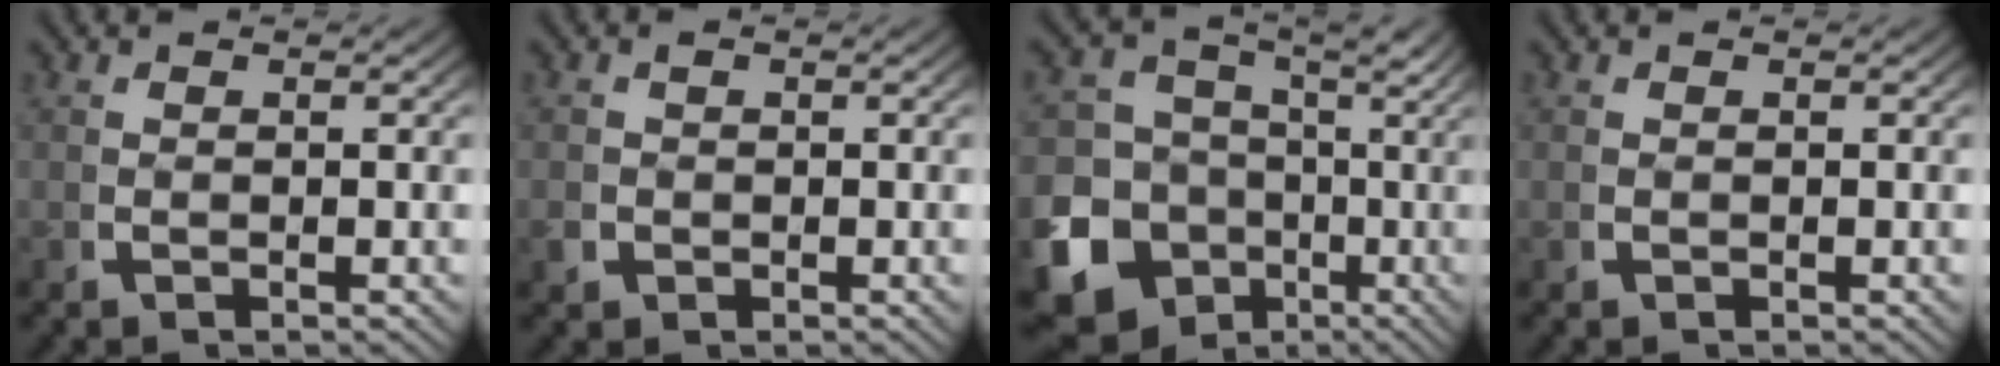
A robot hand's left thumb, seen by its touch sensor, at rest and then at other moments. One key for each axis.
{"total": 1.5, "fx": -0.2, "fy": 1.4, "fz": 0.5, "tx": -0.014, "ty": -0.006, "tz": -0.003}
{"total": 15.7, "fx": -4.8, "fy": 13.4, "fz": 6.7, "tx": -0.143, "ty": -0.078, "tz": -0.071}
{"total": 0.0}